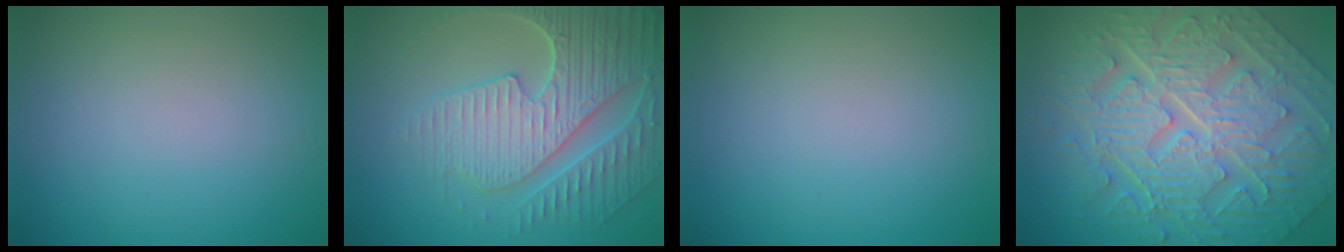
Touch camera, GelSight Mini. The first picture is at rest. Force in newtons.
{"total": 7.3, "press": 5.8, "slide": 4.5}
{"total": 0.0}
{"total": 11.5, "press": 7.9, "slide": 8.4}